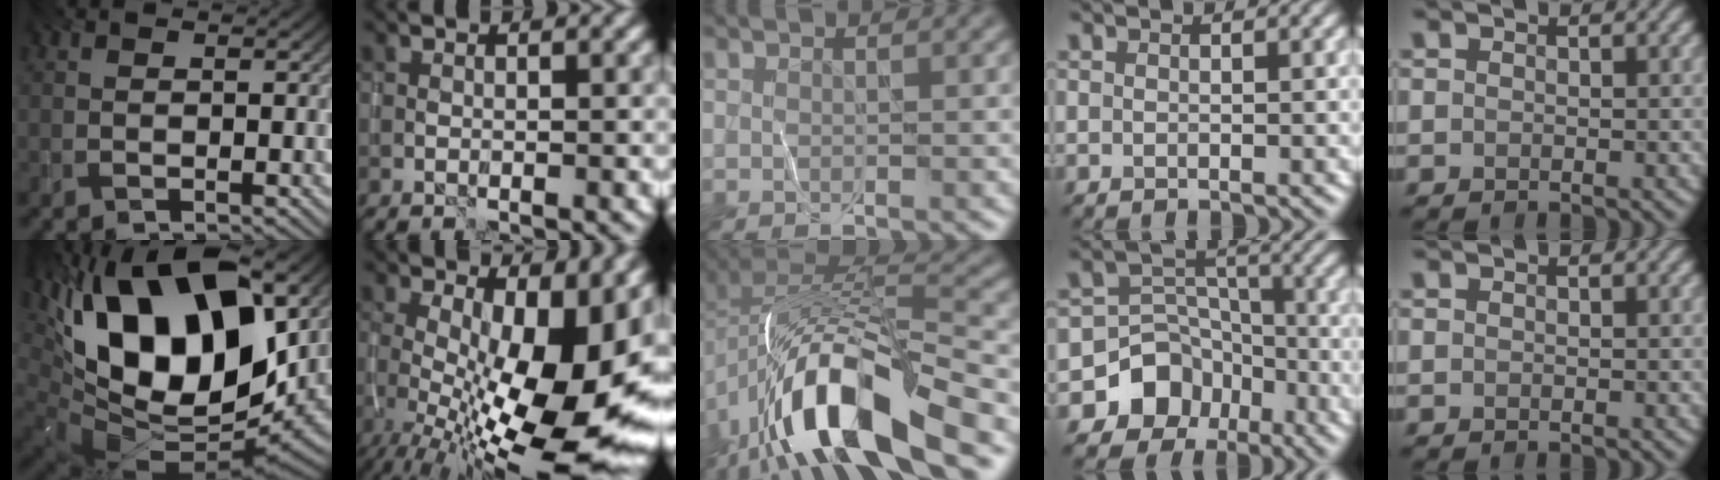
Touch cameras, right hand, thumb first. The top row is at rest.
{"thumb": {"total": 20.7, "force": [5.2, 11.9, 16.1], "torque": [-0.340, -0.001, 0.096]}, "index": {"total": 16.3, "force": [-1.0, 6.3, 14.9], "torque": [-0.194, -0.016, -0.004]}, "middle": {"total": 13.7, "force": [-6.3, 5.4, 10.9], "torque": [-0.202, -0.001, -0.114]}, "ring": {"total": 8.6, "force": [-5.1, 6.8, 1.6], "torque": [-0.007, 0.008, -0.105]}}